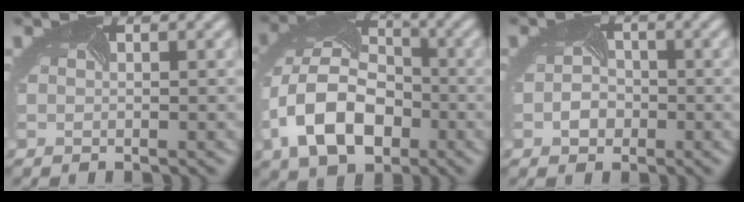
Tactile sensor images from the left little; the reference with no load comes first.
{"total": 10.4, "force": [-3.8, 6.9, 6.8], "torque": [-0.151, -0.014, -0.069]}
{"total": 2.0, "force": [-1.1, 1.5, 0.6], "torque": [-0.017, -0.002, -0.018]}